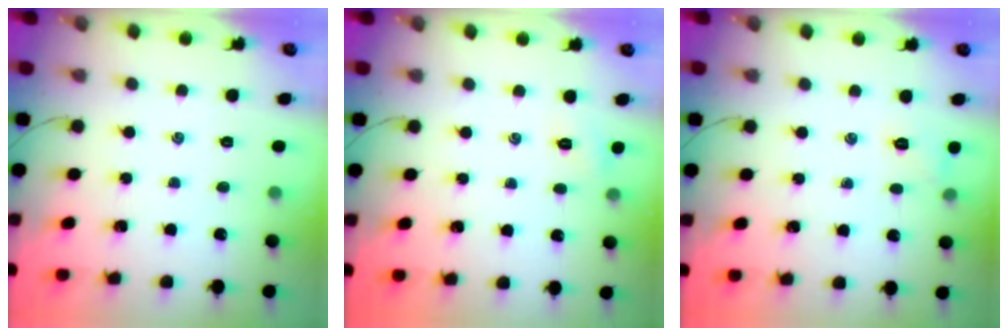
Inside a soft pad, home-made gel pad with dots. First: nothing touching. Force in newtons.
{"total": 2.2, "press": 2.2, "slide": 0.5}
{"total": 5.4, "press": 5.2, "slide": 1.5}